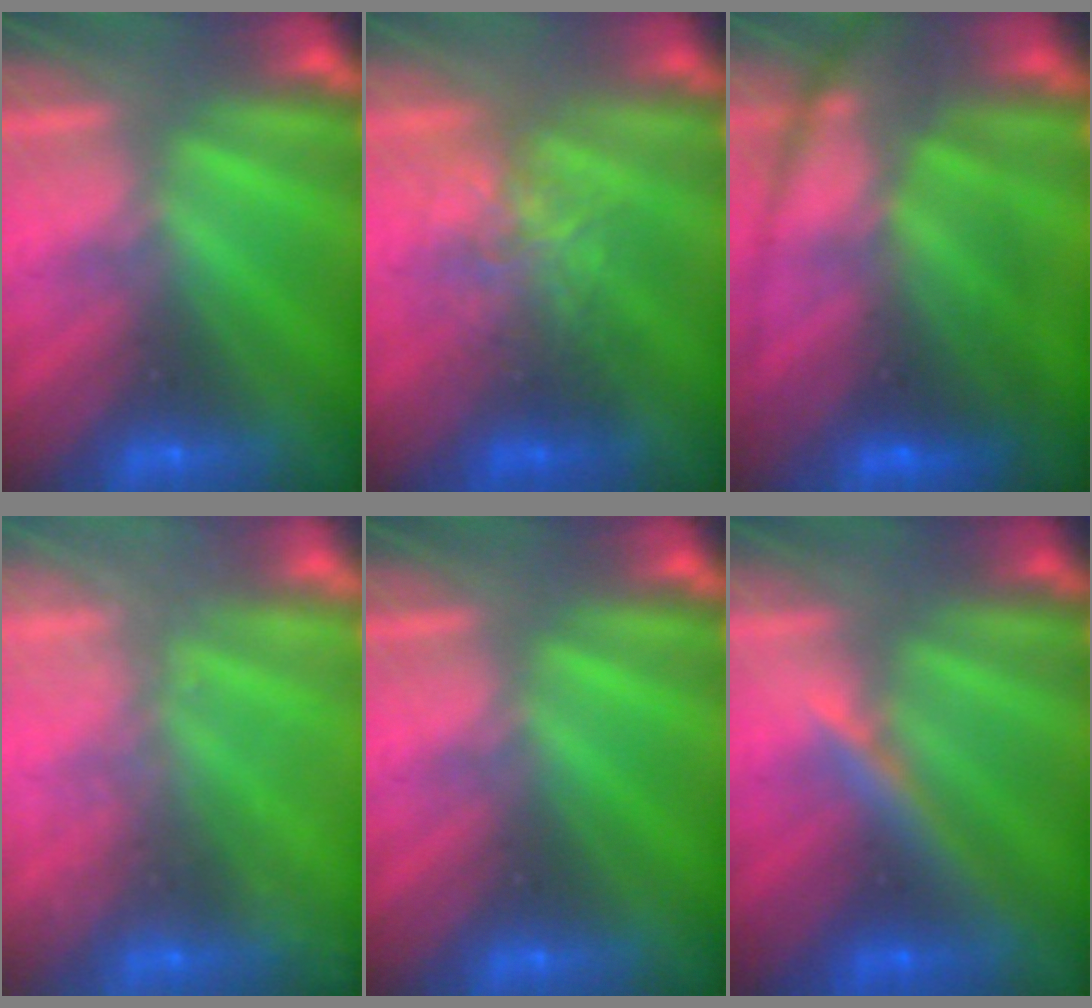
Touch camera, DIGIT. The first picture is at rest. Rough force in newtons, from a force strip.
{"total": 2.4}
{"total": 5.6}
{"total": 2.3}
{"total": 0.0}
{"total": 2.9}